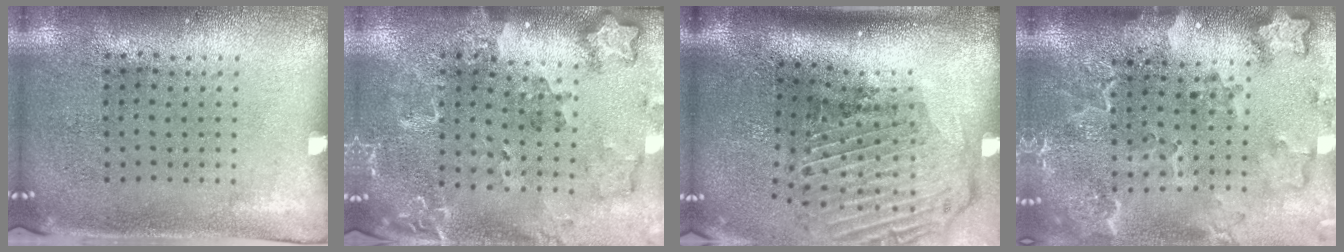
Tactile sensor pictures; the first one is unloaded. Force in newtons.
{"total": 1.8, "press": 1.7, "slide": 0.3}
{"total": 3.0, "press": 2.1, "slide": 2.2}
{"total": 2.9, "press": 2.3, "slide": 1.8}